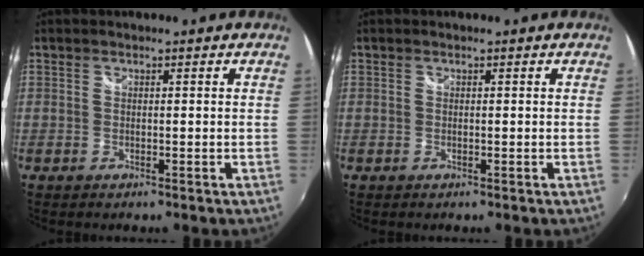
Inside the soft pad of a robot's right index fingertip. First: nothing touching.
{"total": 0.0}